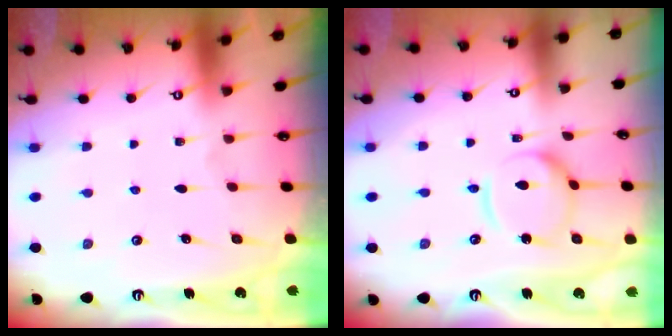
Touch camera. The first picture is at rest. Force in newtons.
{"total": 10.9, "press": 10.9, "slide": 0.9}